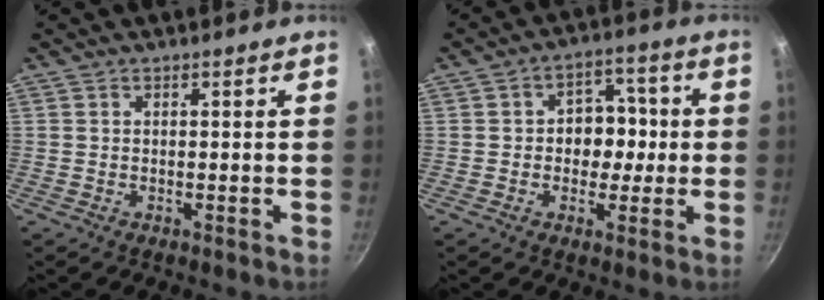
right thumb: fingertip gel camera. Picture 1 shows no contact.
{"total": 8.2, "force": [-0.1, 6.6, 4.9], "torque": [-0.007, 0.016, -0.007]}